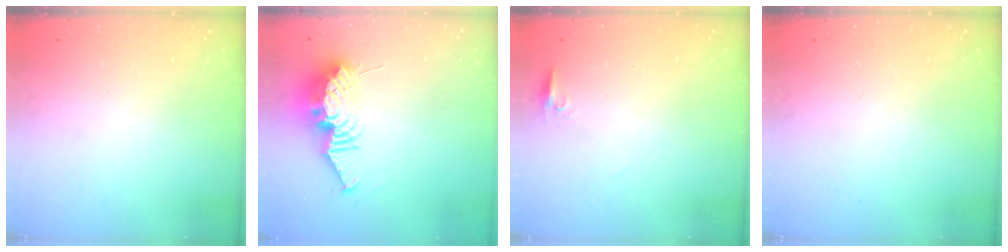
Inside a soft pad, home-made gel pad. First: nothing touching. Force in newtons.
{"total": 12.6, "press": 12.6, "slide": 1.1}
{"total": 4.8, "press": 4.7, "slide": 1.2}
{"total": 0.0}